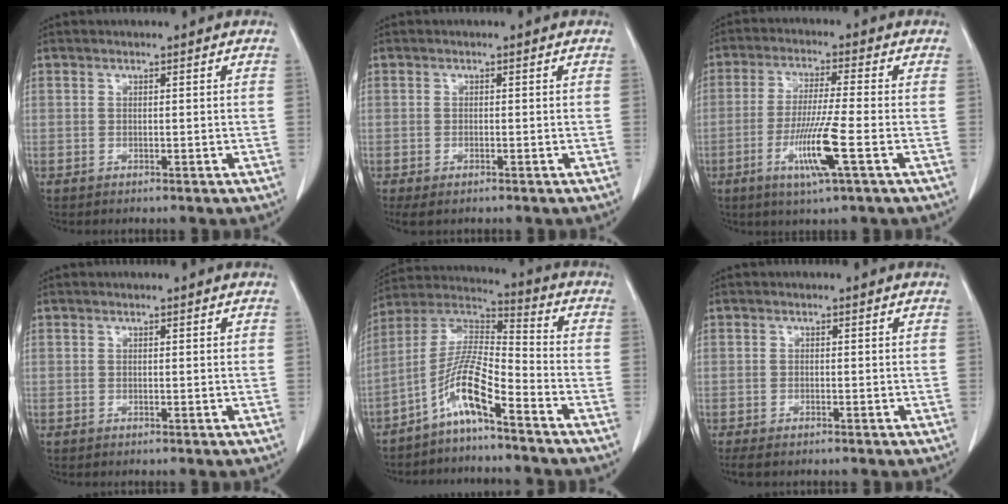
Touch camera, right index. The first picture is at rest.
{"total": 2.3, "force": [-1.4, 0.8, 1.6], "torque": [-0.030, -0.006, -0.018]}
{"total": 9.0, "force": [-3.2, -0.6, 8.4], "torque": [-0.164, -0.018, -0.062]}
{"total": 0.0}
{"total": 9.7, "force": [-6.0, 0.7, 7.6], "torque": [-0.158, 0.013, -0.122]}
{"total": 2.8, "force": [-2.2, 0.7, 1.5], "torque": [-0.024, -0.008, -0.032]}